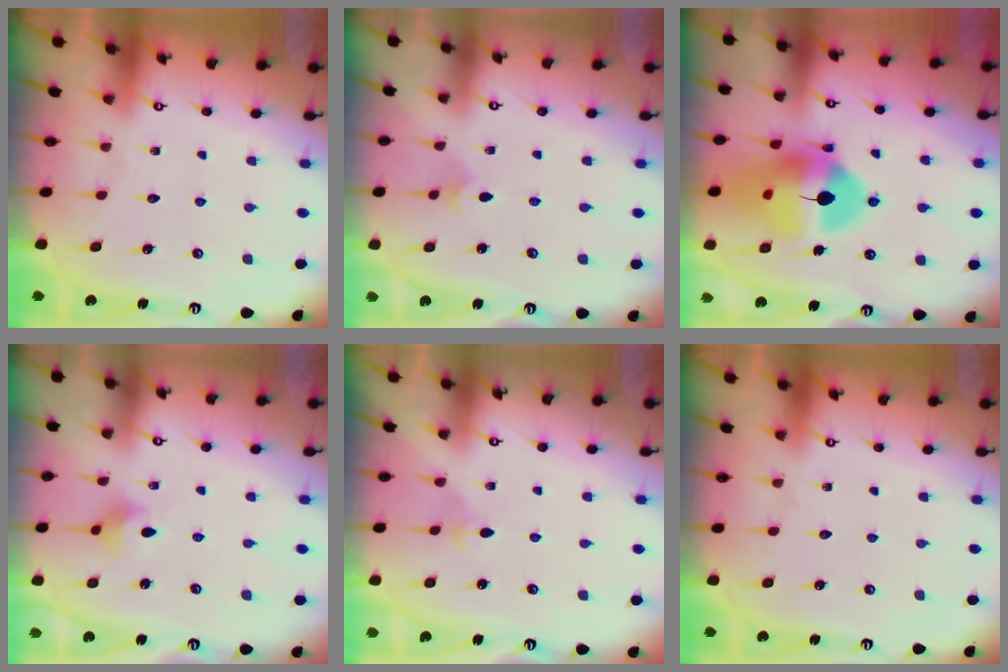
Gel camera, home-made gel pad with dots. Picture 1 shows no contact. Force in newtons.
{"total": 3.0, "press": 2.9, "slide": 0.8}
{"total": 17.3, "press": 17.2, "slide": 1.7}
{"total": 3.7, "press": 3.6, "slide": 0.8}
{"total": 3.0, "press": 2.9, "slide": 0.5}
{"total": 0.0}